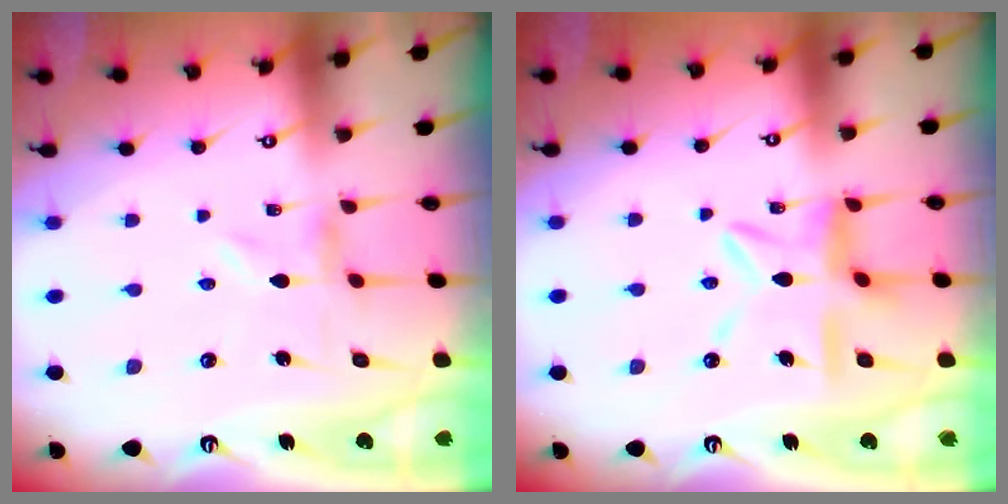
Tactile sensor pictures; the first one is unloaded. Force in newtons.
{"total": 11.9, "press": 11.8, "slide": 1.2}